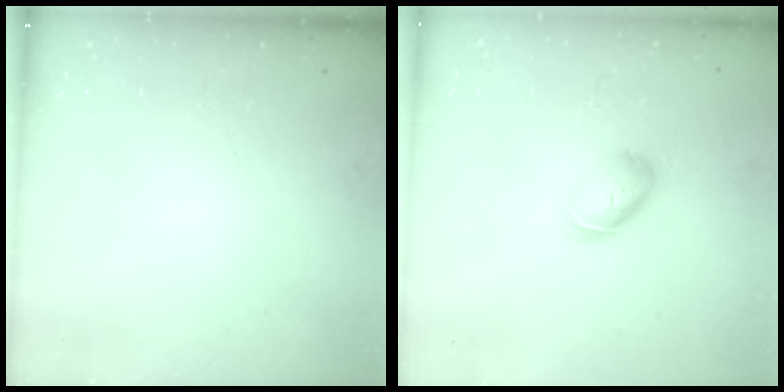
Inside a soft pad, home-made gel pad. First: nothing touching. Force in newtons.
{"total": 6.9, "press": 6.9, "slide": 0.4}